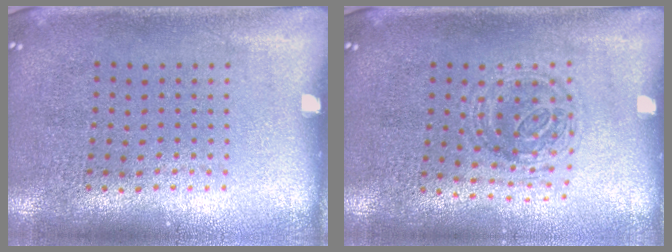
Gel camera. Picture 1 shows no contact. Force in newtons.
{"total": 1.1, "press": 1.1, "slide": 0.3}